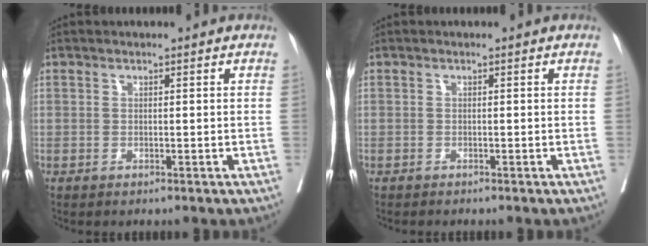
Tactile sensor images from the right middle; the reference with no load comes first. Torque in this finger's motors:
{"motor_torque": [-0.26, 0.14, -0.02, -0.02]}